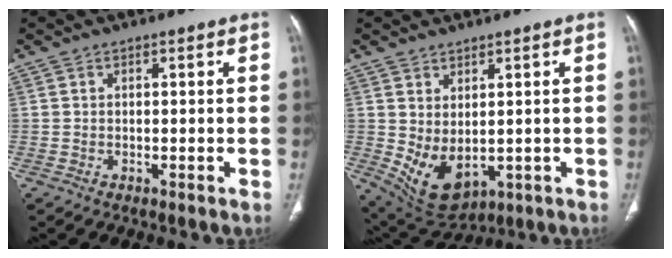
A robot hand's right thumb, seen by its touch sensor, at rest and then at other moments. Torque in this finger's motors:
{"motor_torque": [-0.17, 0.73, 0.49, 0.75, 0.21]}